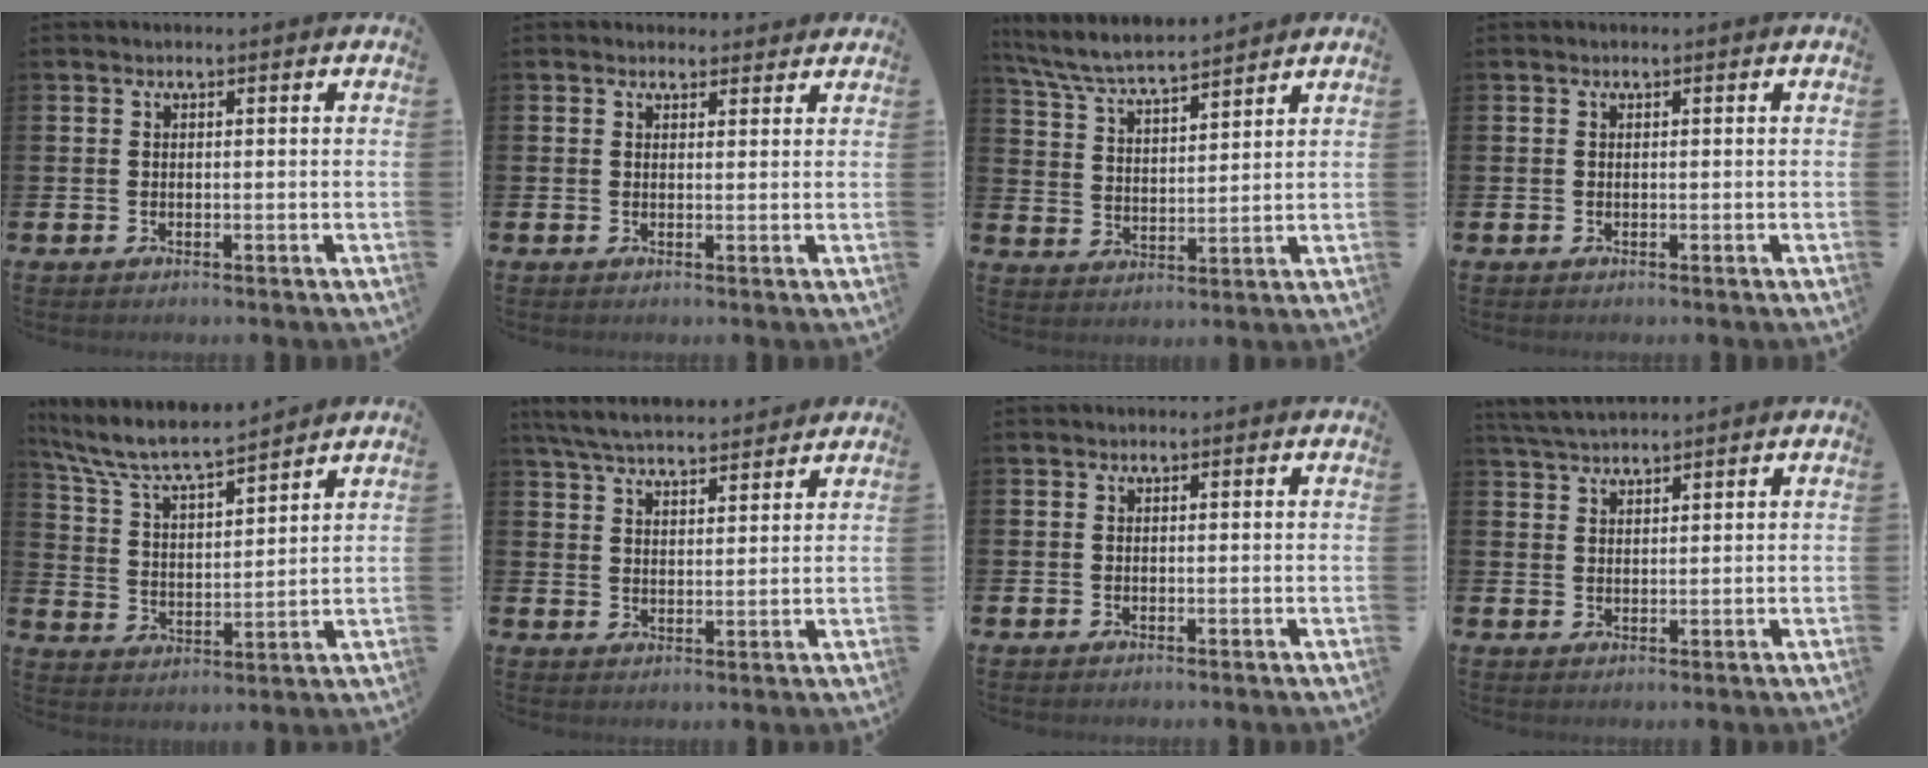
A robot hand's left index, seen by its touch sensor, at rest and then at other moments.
{"total": 1.7, "force": [1.5, 0.7, 0.0], "torque": [0.007, -0.002, 0.027]}
{"total": 6.5, "force": [6.2, 0.5, 1.8], "torque": [-0.066, -0.035, 0.110]}
{"total": 0.0}
{"total": 7.6, "force": [7.0, 0.8, 2.6], "torque": [-0.086, -0.047, 0.121]}
{"total": 5.8, "force": [5.6, 0.7, 1.3], "torque": [-0.049, -0.025, 0.102]}
{"total": 0.0}
{"total": 3.4, "force": [3.2, 0.4, 0.9], "torque": [-0.024, -0.010, 0.061]}